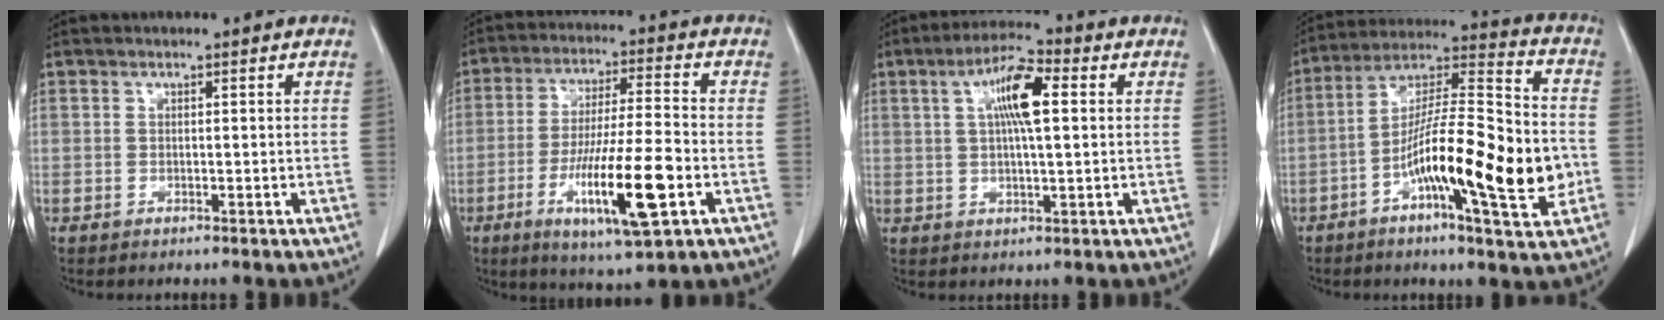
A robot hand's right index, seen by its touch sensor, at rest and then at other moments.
{"total": 14.7, "force": [-5.0, 1.2, 13.7], "torque": [-0.251, -0.020, -0.081]}
{"total": 8.2, "force": [2.1, 1.6, 7.8], "torque": [-0.143, 0.016, 0.034]}
{"total": 20.0, "force": [-5.1, 2.8, 19.1], "torque": [-0.315, 0.007, -0.082]}